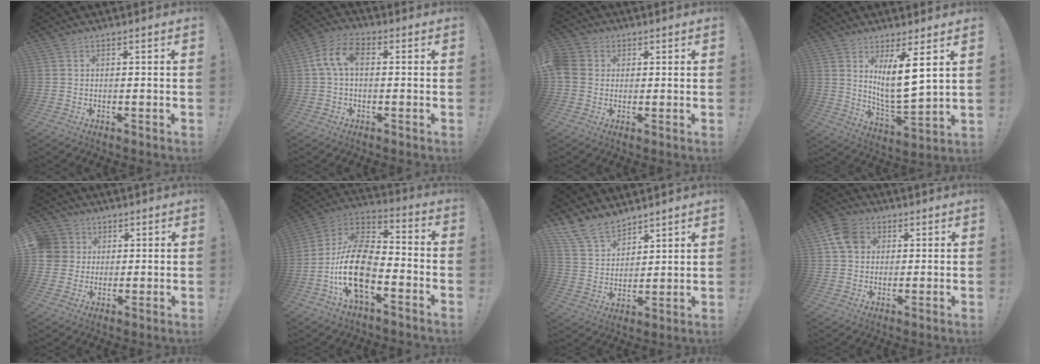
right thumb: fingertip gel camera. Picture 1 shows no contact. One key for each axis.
{"total": 8.3, "fx": 1.0, "fy": 4.7, "fz": 6.7, "tx": -0.144, "ty": 0.010, "tz": 0.021}
{"total": 5.5, "fx": 0.6, "fy": 5.1, "fz": 2.0, "tx": -0.048, "ty": 0.006, "tz": 0.010}
{"total": 11.3, "fx": 5.5, "fy": 2.1, "fz": 9.6, "tx": -0.158, "ty": -0.044, "tz": 0.091}
{"total": 7.9, "fx": 1.6, "fy": 7.5, "fz": 1.6, "tx": -0.027, "ty": 0.001, "tz": 0.037}
{"total": 20.1, "fx": -7.4, "fy": 11.0, "fz": 15.1, "tx": -0.304, "ty": 0.044, "tz": -0.117}
{"total": 11.9, "fx": 9.9, "fy": 5.7, "fz": 3.3, "tx": -0.078, "ty": -0.065, "tz": 0.194}
{"total": 9.2, "fx": 3.2, "fy": 7.4, "fz": 4.5, "tx": -0.069, "ty": 0.000, "tz": 0.066}